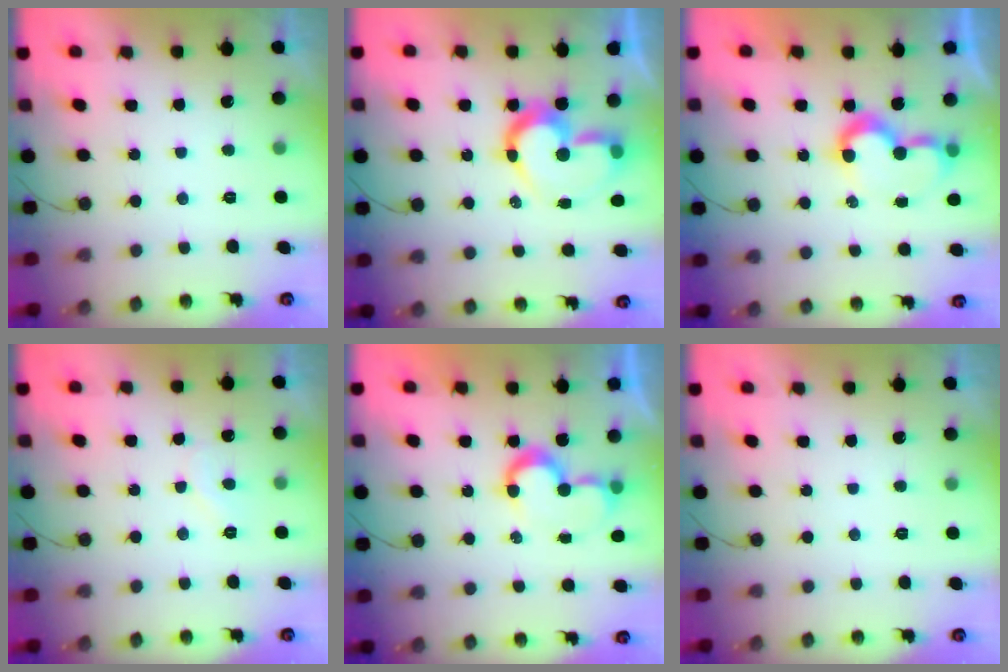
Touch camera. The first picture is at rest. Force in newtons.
{"total": 12.3, "press": 12.2, "slide": 2.0}
{"total": 7.7, "press": 7.7, "slide": 0.7}
{"total": 5.6, "press": 5.6, "slide": 0.5}
{"total": 7.8, "press": 7.3, "slide": 2.8}
{"total": 0.0}